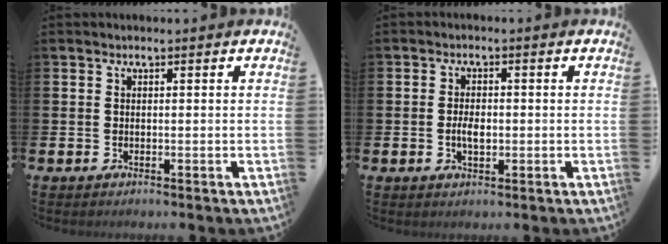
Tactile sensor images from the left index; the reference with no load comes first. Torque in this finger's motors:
{"motor_torque": [0.85, 0.19, 0.07, 0.10]}